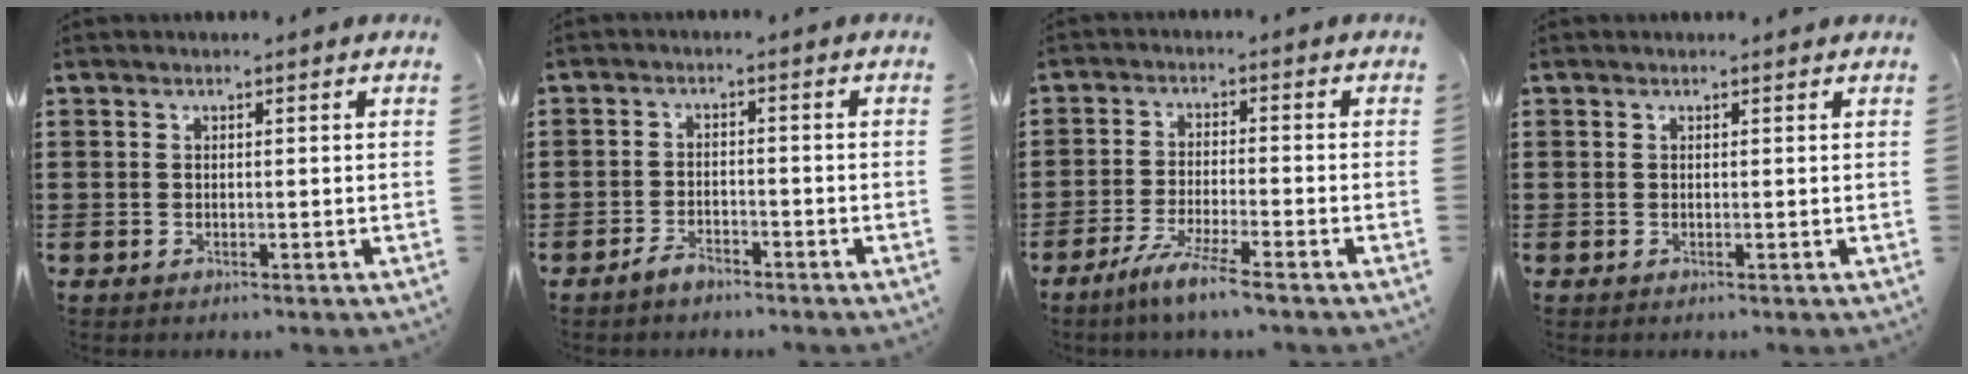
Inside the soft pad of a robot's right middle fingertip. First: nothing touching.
{"total": 2.7, "force": [-2.3, 1.0, 0.7], "torque": [-0.017, 0.003, -0.047]}
{"total": 5.3, "force": [-4.3, -0.2, 3.1], "torque": [-0.069, -0.018, -0.082]}
{"total": 0.0}